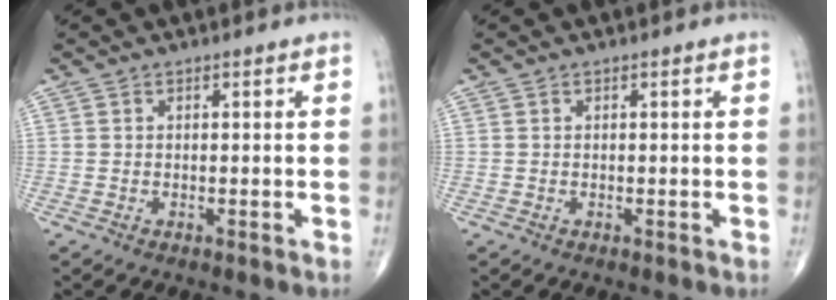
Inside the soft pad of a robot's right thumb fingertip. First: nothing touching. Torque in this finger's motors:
{"motor_torque": [0.06, 0.08, -0.07, -0.05, 0.00]}